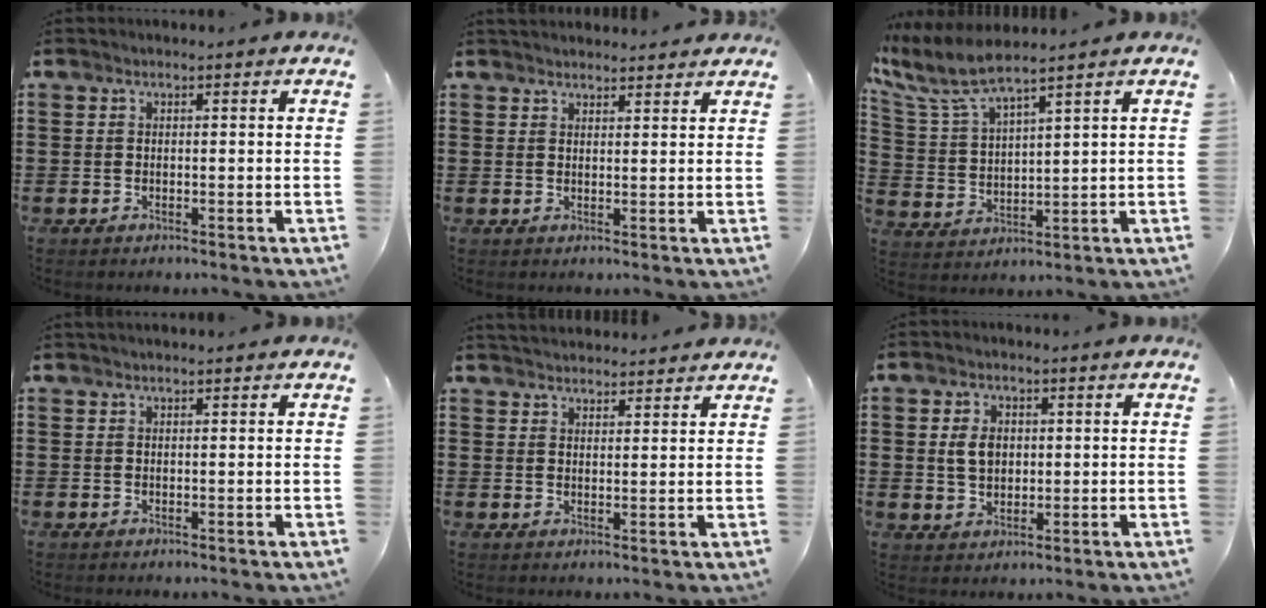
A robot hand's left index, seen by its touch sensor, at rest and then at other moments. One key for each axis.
{"total": 2.0, "fx": 2.0, "fy": 0.2, "fz": -0.1, "tx": -0.003, "ty": 0.000, "tz": 0.039}
{"total": 6.9, "fx": 5.6, "fy": 1.0, "fz": 3.9, "tx": -0.107, "ty": -0.029, "tz": 0.094}
{"total": 0.6, "fx": 0.5, "fy": 0.0, "fz": 0.2, "tx": -0.006, "ty": -0.001, "tz": 0.011}
{"total": 2.7, "fx": 2.7, "fy": 0.2, "fz": -0.2, "tx": -0.005, "ty": -0.005, "tz": 0.052}
{"total": 4.1, "fx": 0.7, "fy": 2.9, "fz": 2.8, "tx": -0.055, "ty": 0.007, "tz": 0.009}